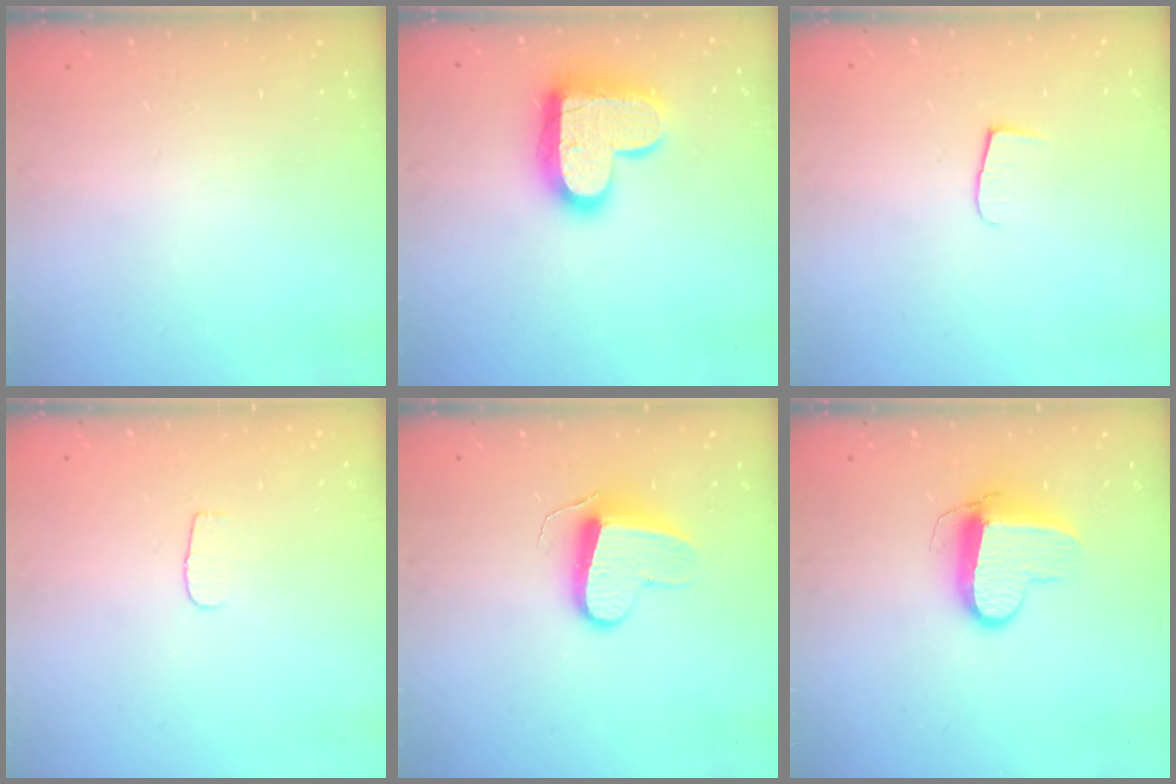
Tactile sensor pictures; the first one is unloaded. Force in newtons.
{"total": 17.7, "press": 17.7, "slide": 1.2}
{"total": 5.3, "press": 5.2, "slide": 0.4}
{"total": 3.8, "press": 3.7, "slide": 0.4}
{"total": 9.7, "press": 9.7, "slide": 0.6}
{"total": 10.3, "press": 10.3, "slide": 0.5}